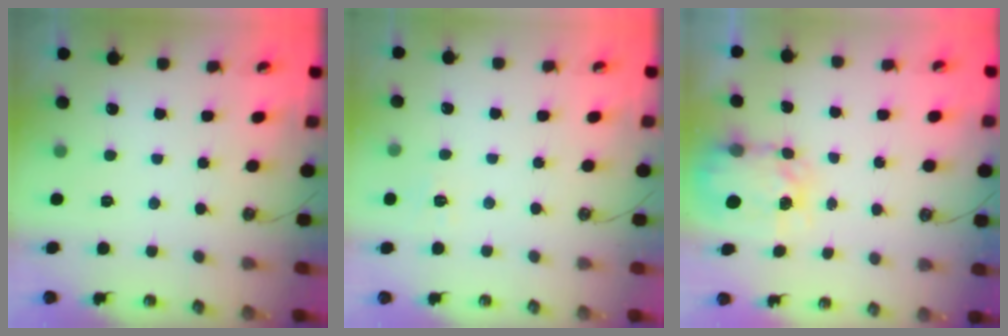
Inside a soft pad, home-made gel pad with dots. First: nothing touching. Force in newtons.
{"total": 6.5, "press": 6.4, "slide": 0.6}
{"total": 5.1, "press": 5.0, "slide": 0.2}